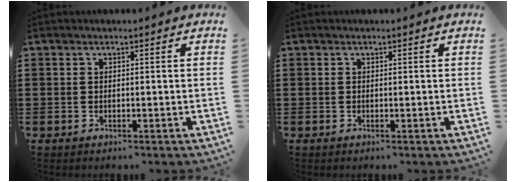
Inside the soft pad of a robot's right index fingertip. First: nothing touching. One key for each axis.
{"total": 0.0}